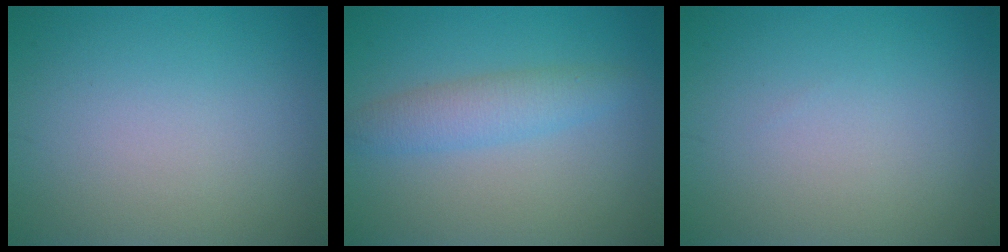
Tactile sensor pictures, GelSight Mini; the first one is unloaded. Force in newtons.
{"total": 3.0, "press": 3.0, "slide": 0.1}
{"total": 0.0}